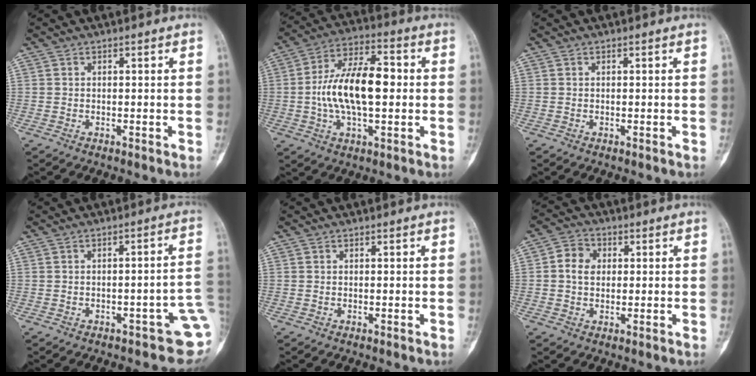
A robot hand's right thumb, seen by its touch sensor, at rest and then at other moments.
{"total": 15.7, "force": [-0.1, 7.6, 13.7], "torque": [-0.240, 0.024, -0.009]}
{"total": 0.0}
{"total": 7.4, "force": [-2.7, 2.9, 6.2], "torque": [-0.054, 0.022, -0.030]}
{"total": 0.0}
{"total": 5.4, "force": [0.5, 4.5, 2.9], "torque": [-0.040, 0.010, 0.003]}